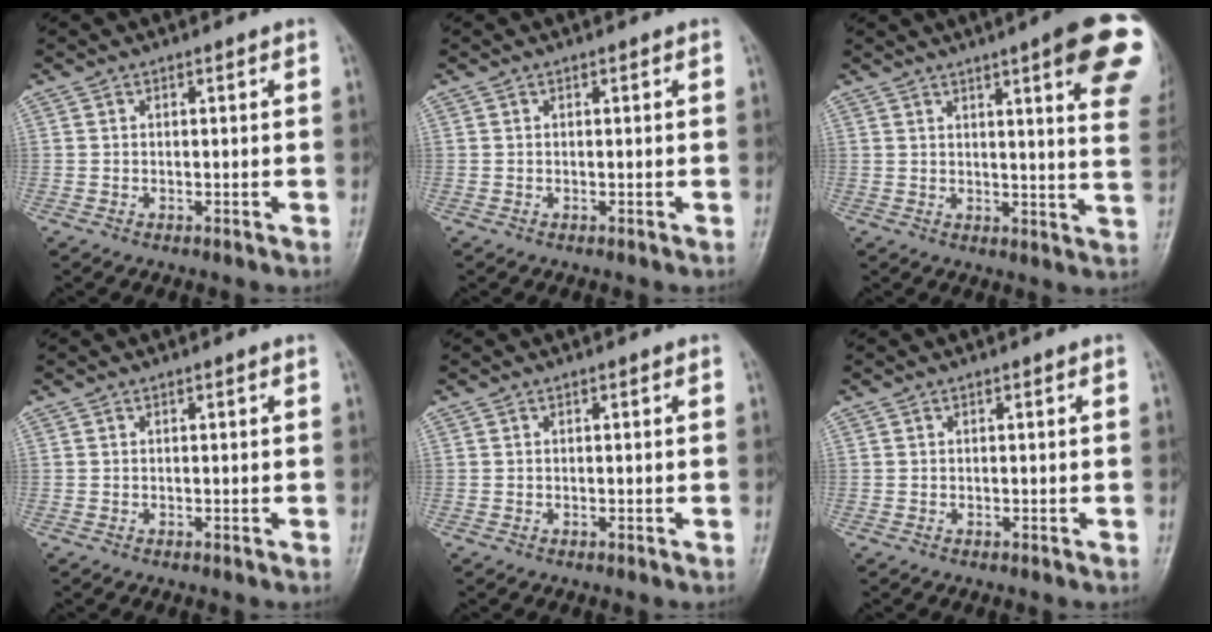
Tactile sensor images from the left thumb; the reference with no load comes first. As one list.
[{"total": 0.0}, {"total": 17.6, "force": [8.9, 2.8, 14.9], "torque": [-0.171, -0.029, 0.097]}, {"total": 0.0}, {"total": 0.0}, {"total": 0.0}]